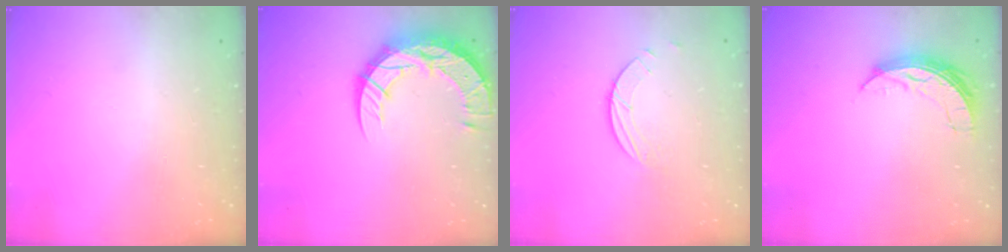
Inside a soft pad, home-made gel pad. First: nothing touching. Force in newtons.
{"total": 15.7, "press": 15.6, "slide": 1.2}
{"total": 1.5, "press": 1.5, "slide": 0.1}
{"total": 7.6, "press": 7.5, "slide": 1.1}